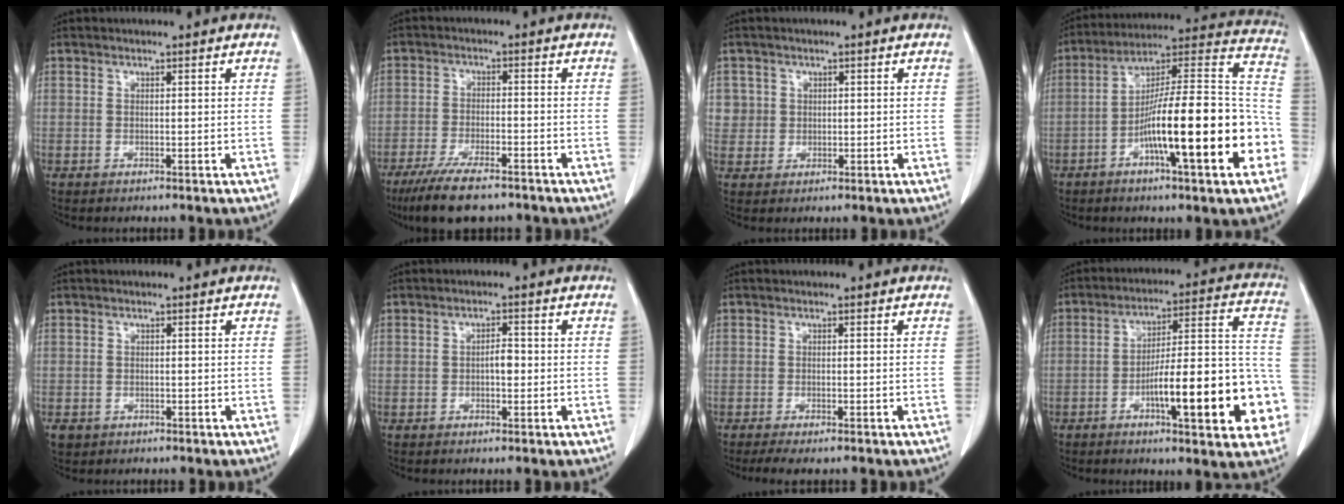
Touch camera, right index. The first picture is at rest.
{"total": 10.9, "force": [-8.2, 2.9, 6.7], "torque": [-0.119, -0.022, -0.135]}
{"total": 4.0, "force": [0.8, 3.9, 0.1], "torque": [0.014, 0.012, 0.020]}
{"total": 23.3, "force": [-7.4, 3.2, 21.8], "torque": [-0.279, 0.017, -0.114]}
{"total": 2.8, "force": [-1.2, 2.4, 0.7], "torque": [-0.015, 0.001, -0.014]}
{"total": 2.5, "force": [-0.4, 1.2, 2.2], "torque": [-0.035, 0.005, -0.006]}
{"total": 4.7, "force": [-3.3, 1.5, 2.9], "torque": [-0.056, -0.011, -0.050]}
{"total": 20.4, "force": [-6.9, 4.1, 18.8], "torque": [-0.212, 0.033, -0.088]}